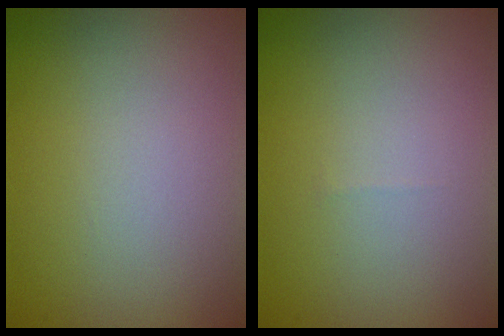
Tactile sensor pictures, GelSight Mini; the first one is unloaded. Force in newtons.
{"total": 0.0}